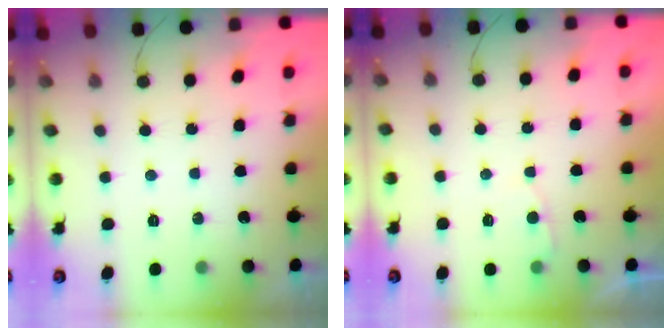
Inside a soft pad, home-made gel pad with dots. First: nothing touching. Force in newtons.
{"total": 2.3, "press": 2.3, "slide": 0.3}